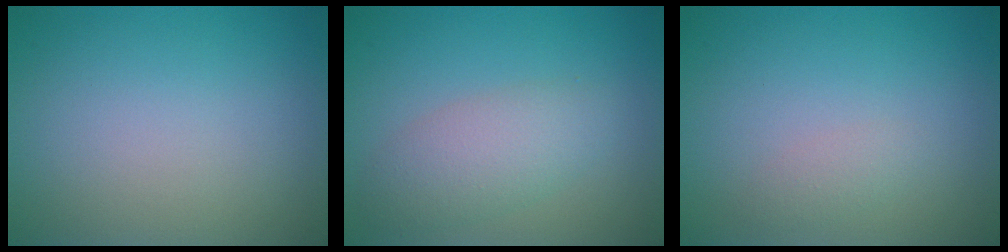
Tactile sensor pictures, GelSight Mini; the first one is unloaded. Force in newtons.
{"total": 3.6, "press": 3.6, "slide": 0.0}
{"total": 1.0, "press": 1.0, "slide": 0.0}